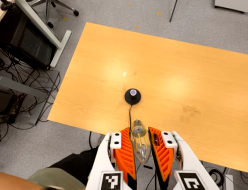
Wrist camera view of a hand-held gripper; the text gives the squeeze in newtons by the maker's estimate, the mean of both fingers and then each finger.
{"total": 21.4, "left": 24.1, "right": 18.7}